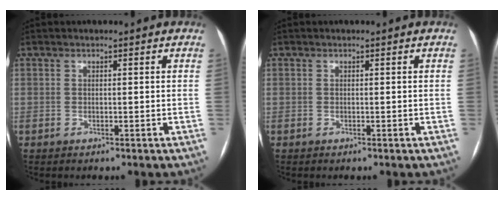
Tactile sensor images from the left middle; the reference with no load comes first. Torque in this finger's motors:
{"motor_torque": [0.00, 0.00, -0.01, 0.00]}